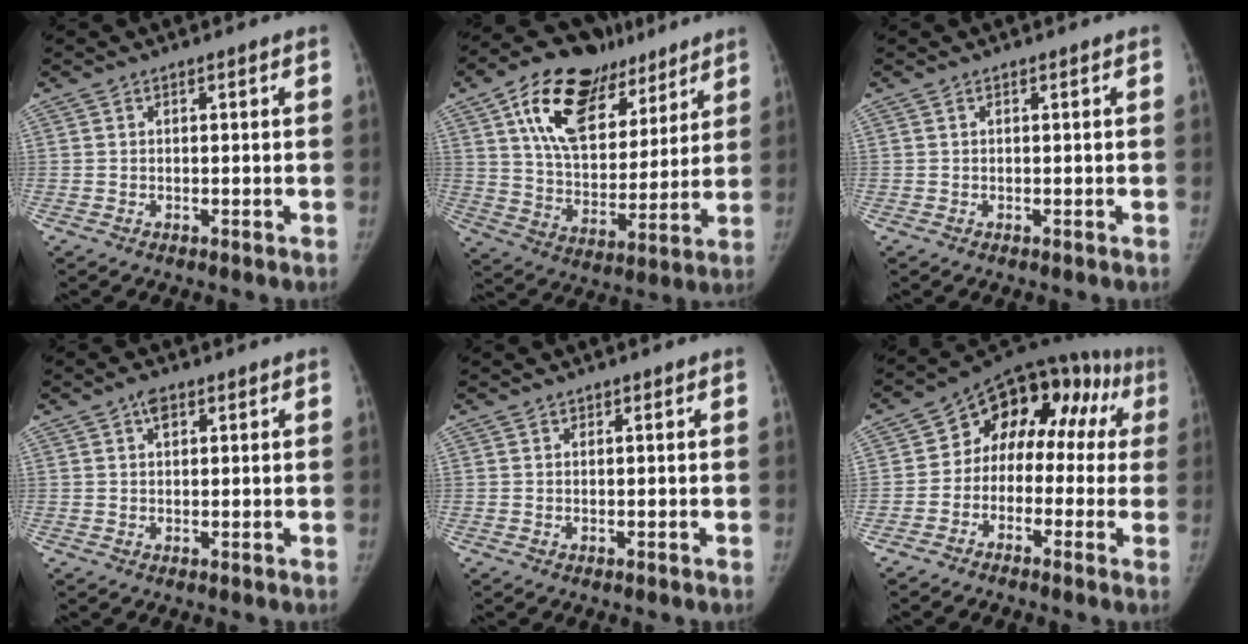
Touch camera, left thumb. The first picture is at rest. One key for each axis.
{"total": 22.4, "fx": 12.3, "fy": 12.7, "fz": 13.7, "tx": -0.190, "ty": -0.027, "tz": 0.211}
{"total": 0.0}
{"total": 2.3, "fx": 1.1, "fy": 1.4, "fz": 1.5, "tx": -0.019, "ty": 0.001, "tz": 0.015}
{"total": 0.0}
{"total": 16.4, "fx": 1.3, "fy": 11.4, "fz": 11.8, "tx": -0.089, "ty": 0.061, "tz": 0.000}